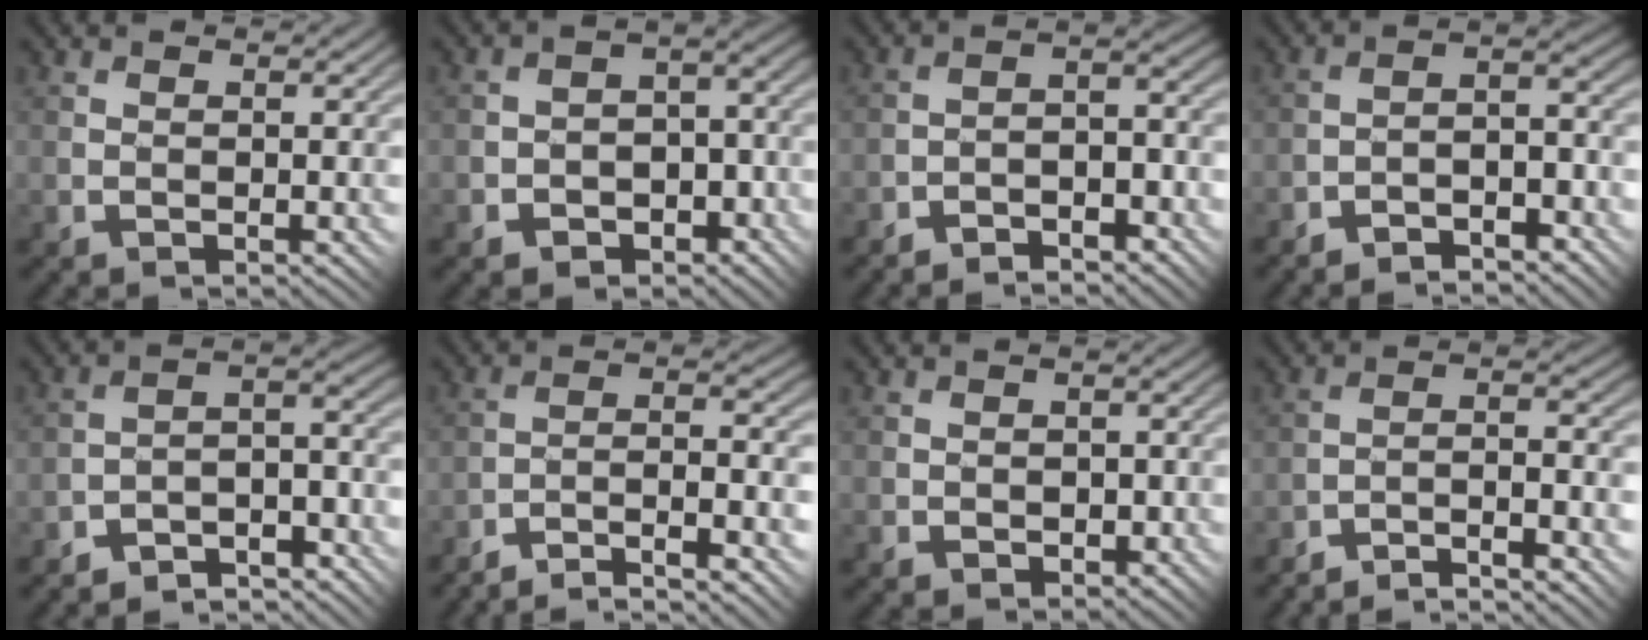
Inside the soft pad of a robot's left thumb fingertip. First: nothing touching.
{"total": 5.5, "force": [-3.0, 3.8, 2.6], "torque": [-0.043, -0.011, -0.051]}
{"total": 4.5, "force": [-3.7, 1.3, 2.3], "torque": [-0.025, 0.010, -0.074]}
{"total": 4.7, "force": [-3.9, 1.0, 2.5], "torque": [-0.029, 0.012, -0.077]}
{"total": 6.9, "force": [-6.0, 1.9, 2.8], "torque": [-0.026, -0.002, -0.112]}
{"total": 9.0, "force": [-7.0, 0.7, 5.6], "torque": [-0.084, 0.013, -0.117]}
{"total": 1.9, "force": [-0.3, 1.5, 1.2], "torque": [-0.020, -0.005, 0.002]}
{"total": 6.3, "force": [-5.5, -0.2, 3.0], "torque": [-0.048, 0.014, -0.099]}